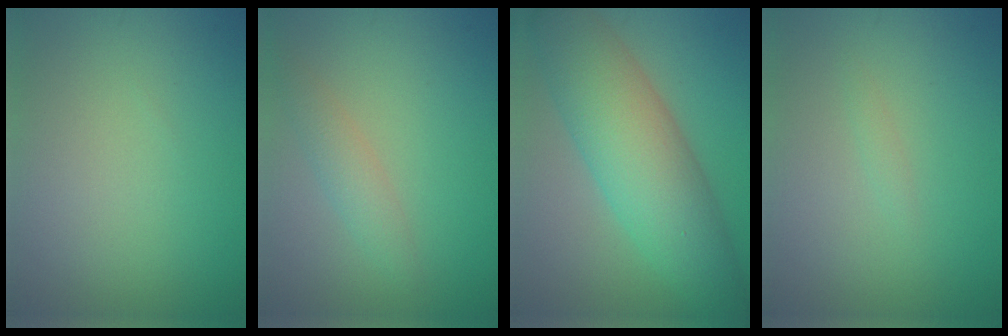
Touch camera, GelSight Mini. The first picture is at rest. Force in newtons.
{"total": 2.0, "press": 2.0, "slide": 0.1}
{"total": 9.1, "press": 9.1, "slide": 0.2}
{"total": 0.6, "press": 0.6, "slide": 0.0}